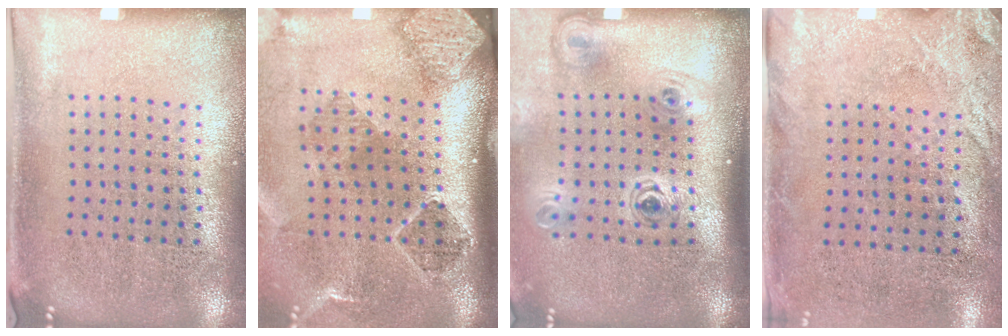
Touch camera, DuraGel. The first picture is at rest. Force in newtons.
{"total": 2.9, "press": 1.9, "slide": 2.1}
{"total": 2.1, "press": 1.4, "slide": 1.6}
{"total": 2.5, "press": 1.9, "slide": 1.6}